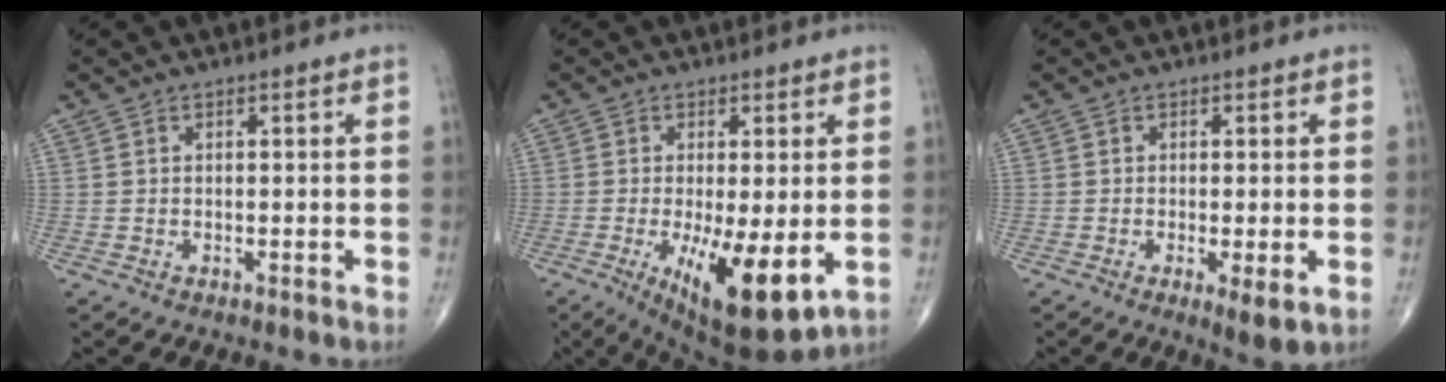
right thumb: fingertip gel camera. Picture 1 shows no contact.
{"total": 13.0, "force": [-3.2, 3.9, 11.9], "torque": [-0.192, -0.029, -0.038]}
{"total": 4.0, "force": [-1.1, 0.9, 3.8], "torque": [-0.065, -0.015, -0.019]}